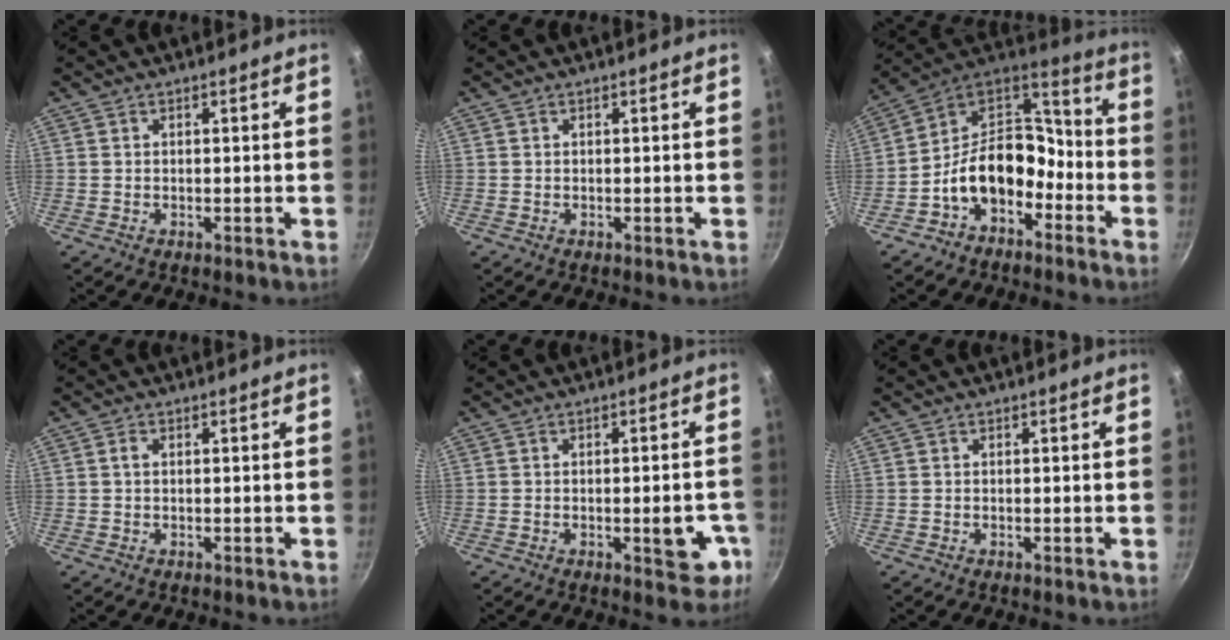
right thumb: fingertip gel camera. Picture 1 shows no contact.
{"total": 0.0}
{"total": 15.2, "force": [-6.3, 10.2, 9.3], "torque": [-0.113, 0.082, -0.129]}
{"total": 0.7, "force": [0.1, 0.4, 0.5], "torque": [-0.011, 0.003, 0.001]}
{"total": 6.7, "force": [-2.2, 2.9, 5.6], "torque": [-0.047, 0.013, -0.024]}
{"total": 0.0}